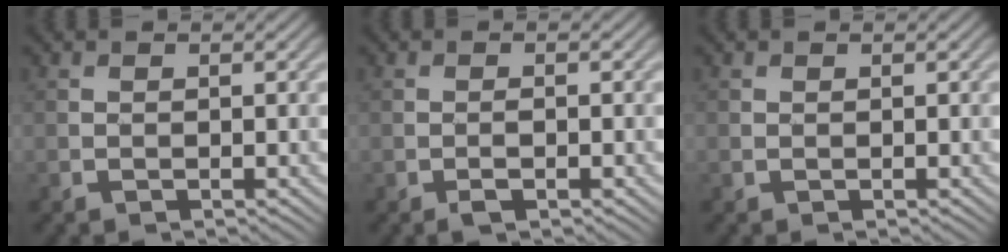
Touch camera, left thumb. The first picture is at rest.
{"total": 1.2, "force": [-0.5, 0.3, 1.0], "torque": [-0.016, 0.004, -0.009]}
{"total": 0.0}